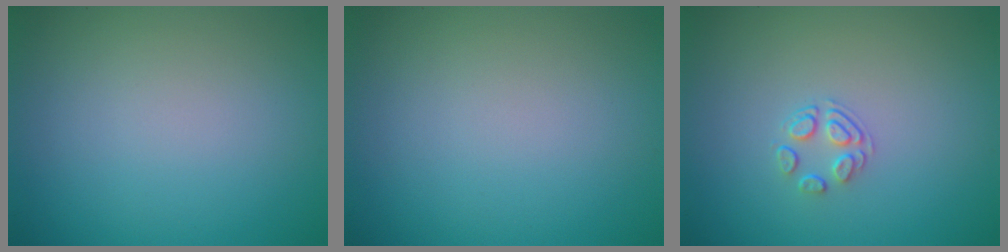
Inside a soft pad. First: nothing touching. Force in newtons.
{"total": 0.0}
{"total": 1.7, "press": 1.0, "slide": 1.4}